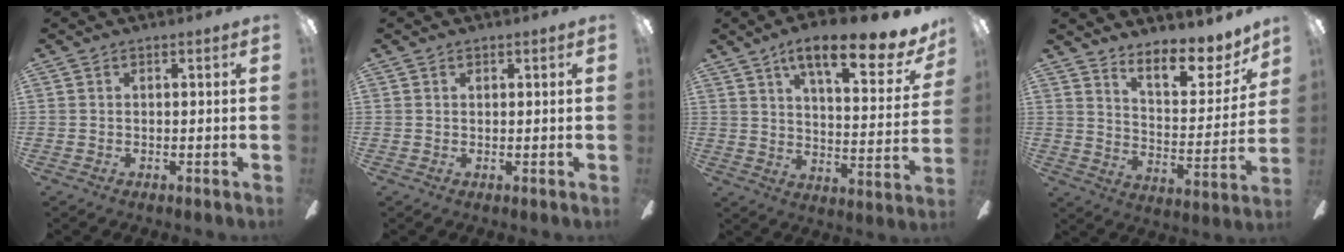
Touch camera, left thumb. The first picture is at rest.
{"total": 0.6, "force": [0.3, 0.4, 0.2], "torque": [-0.005, 0.001, 0.006]}
{"total": 16.1, "force": [11.1, 4.7, 10.6], "torque": [-0.158, -0.066, 0.179]}
{"total": 11.7, "force": [9.5, 4.2, 5.4], "torque": [-0.074, -0.078, 0.163]}